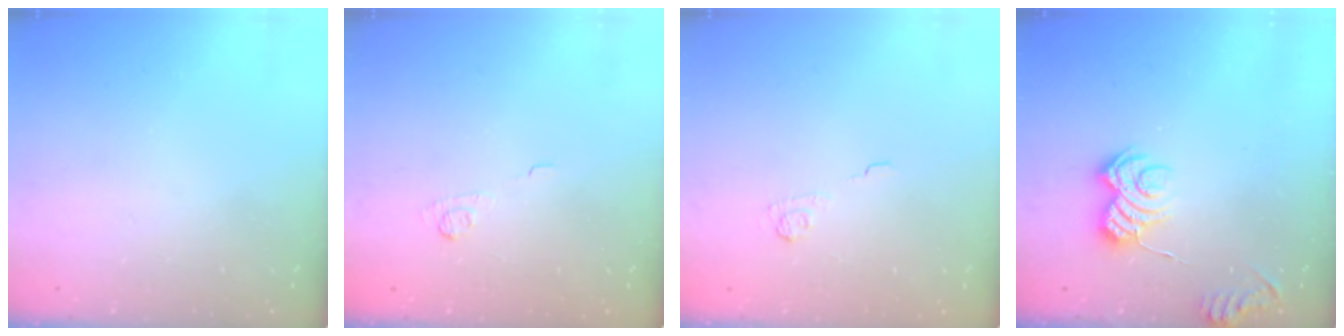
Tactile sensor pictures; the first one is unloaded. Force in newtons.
{"total": 6.7, "press": 6.5, "slide": 1.5}
{"total": 3.8, "press": 3.5, "slide": 1.4}
{"total": 7.2, "press": 7.2, "slide": 0.6}